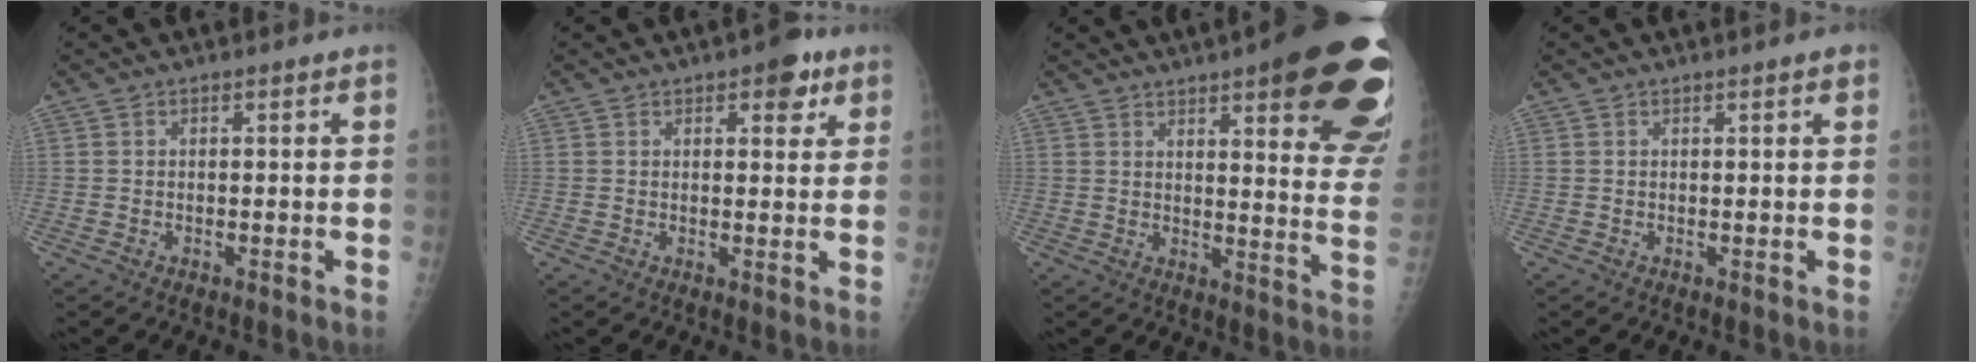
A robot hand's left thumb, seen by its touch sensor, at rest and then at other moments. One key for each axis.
{"total": 5.2, "fx": 2.8, "fy": 2.5, "fz": 3.6, "tx": -0.022, "ty": -0.008, "tz": 0.028}
{"total": 25.3, "fx": 13.7, "fy": 6.1, "fz": 20.4, "tx": -0.185, "ty": -0.039, "tz": 0.167}
{"total": 1.0, "fx": 0.6, "fy": 0.1, "fz": 0.8, "tx": -0.012, "ty": 0.000, "tz": 0.006}